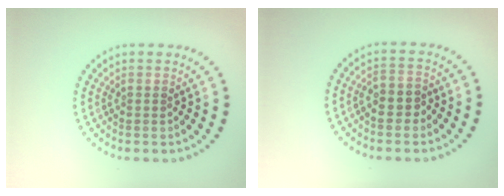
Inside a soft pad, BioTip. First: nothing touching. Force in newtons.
{"total": 1.8, "press": 1.7, "slide": 0.6}